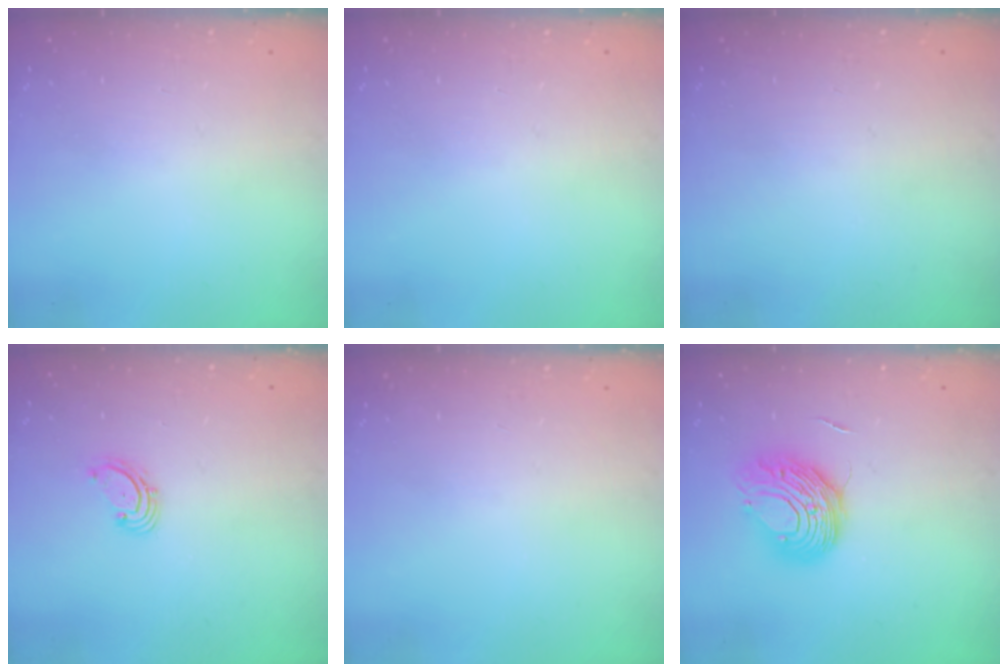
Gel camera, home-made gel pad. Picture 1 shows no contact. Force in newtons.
{"total": 0.0}
{"total": 0.0}
{"total": 1.6, "press": 1.6, "slide": 0.2}
{"total": 0.0}
{"total": 9.6, "press": 9.5, "slide": 0.7}